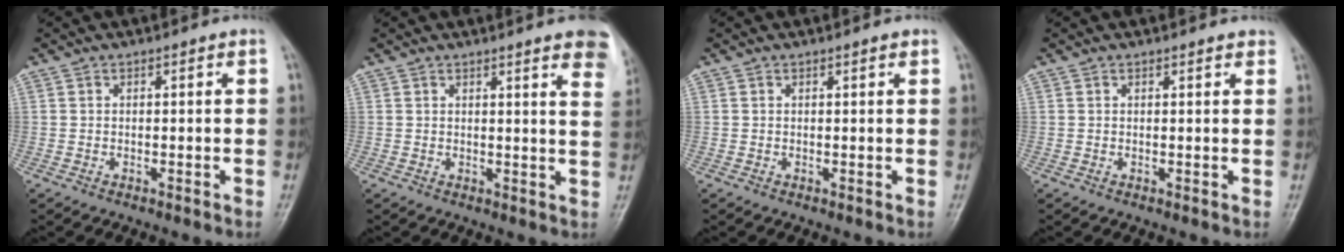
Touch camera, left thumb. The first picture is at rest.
{"total": 10.4, "force": [7.3, 1.7, 7.2], "torque": [-0.063, -0.022, 0.067]}
{"total": 0.7, "force": [0.5, 0.1, 0.4], "torque": [-0.007, -0.001, 0.005]}
{"total": 1.5, "force": [1.3, 0.4, 0.5], "torque": [0.000, -0.001, 0.012]}